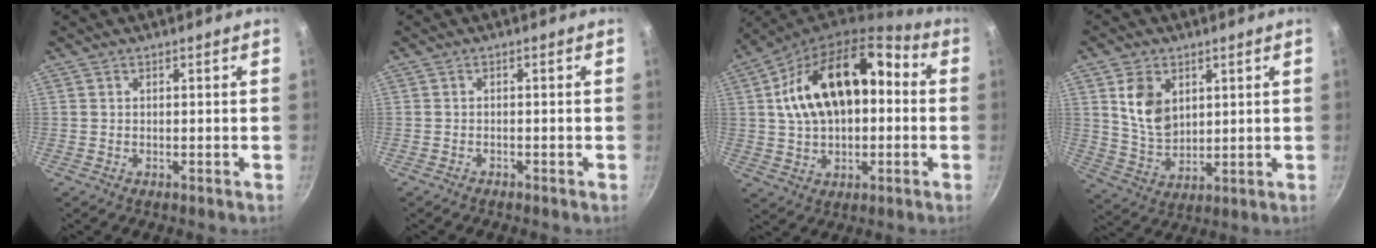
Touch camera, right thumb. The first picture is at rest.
{"total": 0.6, "force": [-0.6, 0.1, 0.1], "torque": [-0.011, 0.008, -0.011]}
{"total": 18.6, "force": [2.2, 11.6, 14.3], "torque": [-0.219, 0.045, 0.030]}
{"total": 9.3, "force": [3.3, 6.5, 5.7], "torque": [-0.084, -0.025, 0.072]}